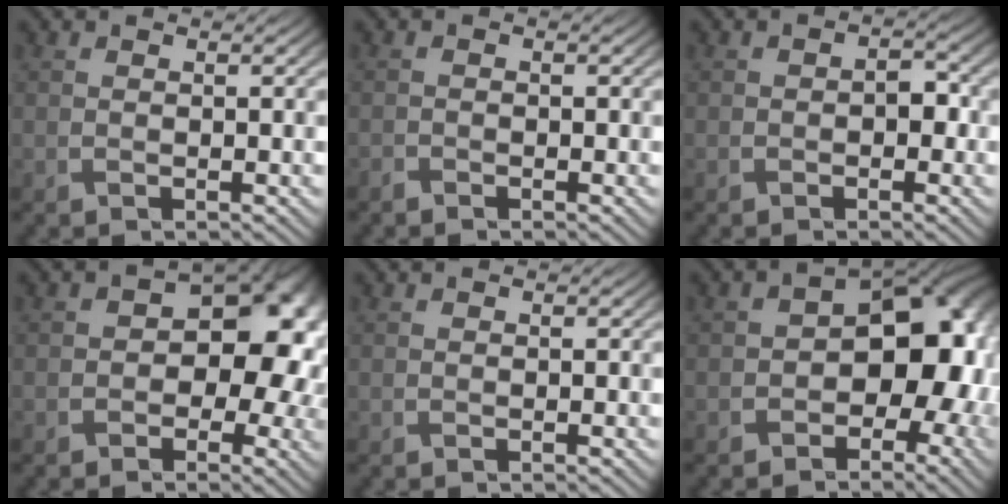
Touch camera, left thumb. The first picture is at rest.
{"total": 0.8, "force": [-0.7, 0.2, 0.1], "torque": [-0.003, -0.002, -0.016]}
{"total": 1.8, "force": [-0.5, 1.2, 1.2], "torque": [-0.022, -0.001, -0.012]}
{"total": 9.9, "force": [-0.5, 6.6, 7.4], "torque": [-0.072, -0.006, -0.010]}
{"total": 0.0}
{"total": 12.1, "force": [-1.8, 8.0, 8.9], "torque": [-0.095, -0.013, -0.028]}